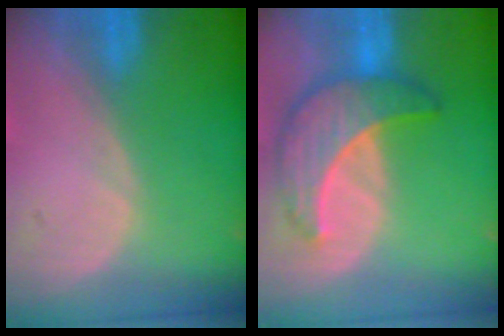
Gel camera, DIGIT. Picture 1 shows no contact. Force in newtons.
{"total": 8.5, "press": 8.4, "slide": 0.5}